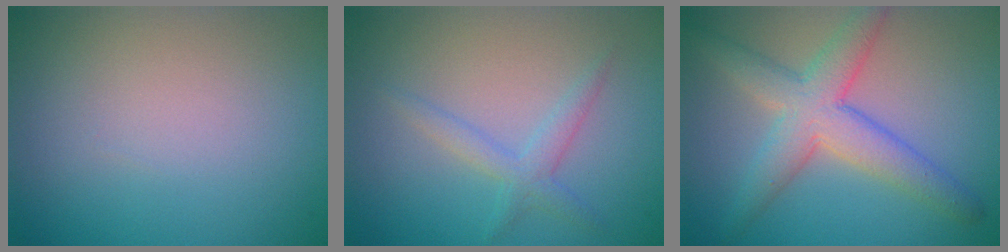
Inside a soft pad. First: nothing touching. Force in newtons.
{"total": 2.0, "press": 2.0, "slide": 0.2}
{"total": 5.6, "press": 5.6, "slide": 0.2}